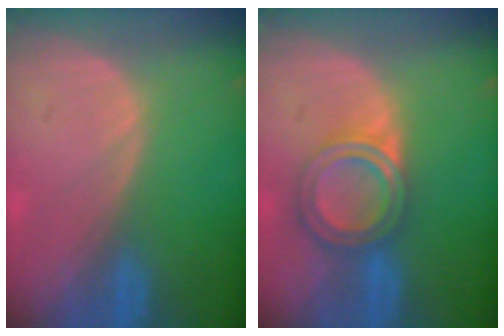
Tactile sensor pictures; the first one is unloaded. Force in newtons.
{"total": 6.4, "press": 5.8, "slide": 2.8}